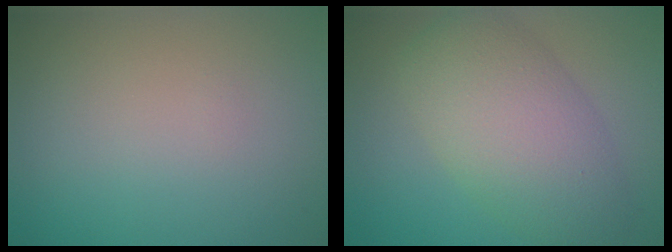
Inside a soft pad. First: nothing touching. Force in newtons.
{"total": 6.8, "press": 6.8, "slide": 0.2}